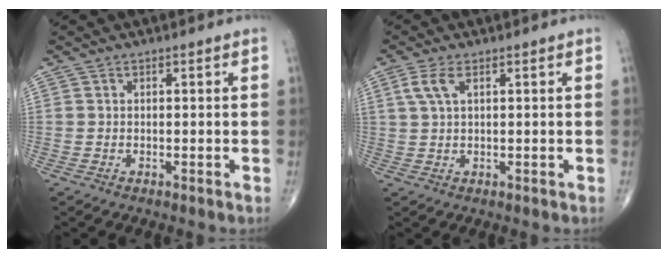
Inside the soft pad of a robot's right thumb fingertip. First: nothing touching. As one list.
[{"total": 3.8, "force": [1.5, 1.4, 3.2], "torque": [-0.083, 0.008, 0.036]}]